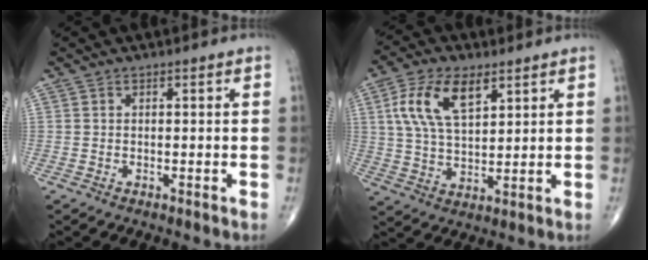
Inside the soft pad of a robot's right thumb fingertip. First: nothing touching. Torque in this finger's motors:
{"motor_torque": [0.15, 0.47, 0.29, -0.24, 0.08]}